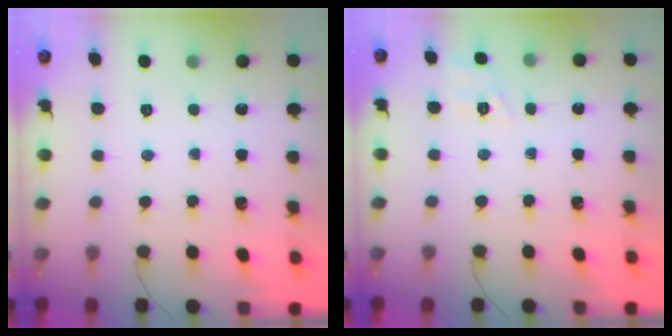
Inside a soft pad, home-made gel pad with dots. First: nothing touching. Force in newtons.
{"total": 2.9, "press": 2.3, "slide": 1.8}